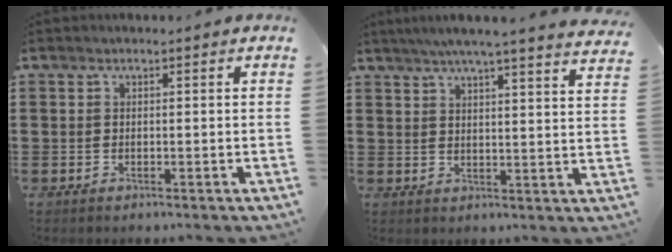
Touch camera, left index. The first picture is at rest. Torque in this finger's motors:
{"motor_torque": [1.65, -0.49, 0.37, 0.07]}